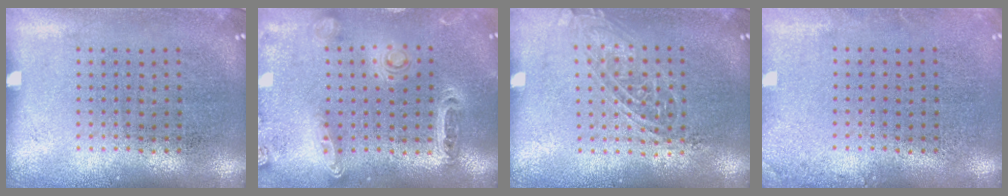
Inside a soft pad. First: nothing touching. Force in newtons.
{"total": 1.4, "press": 1.3, "slide": 0.3}
{"total": 1.5, "press": 1.3, "slide": 0.6}
{"total": 1.2, "press": 1.2, "slide": 0.2}